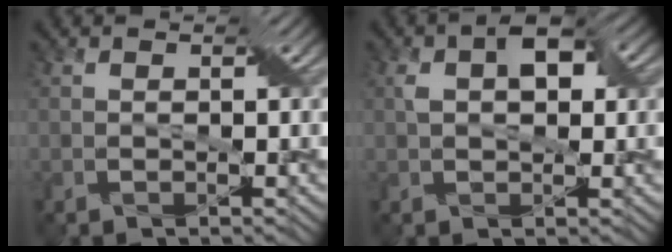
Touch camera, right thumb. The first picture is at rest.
{"total": 5.3, "force": [1.4, 2.9, 4.3], "torque": [-0.076, 0.008, 0.019]}